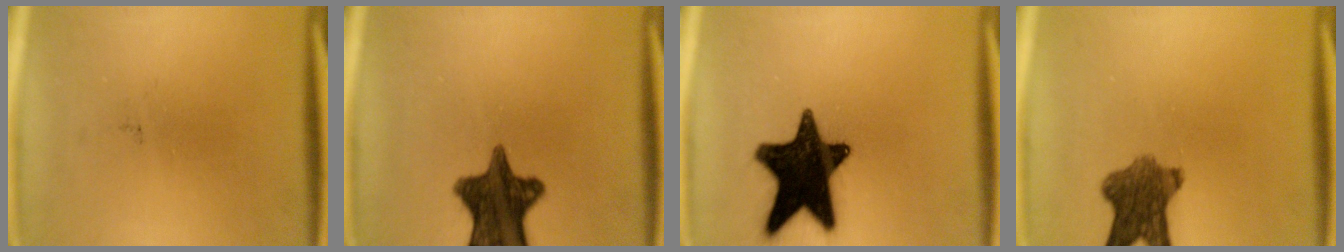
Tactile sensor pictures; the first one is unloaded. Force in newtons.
{"total": 12.3}
{"total": 18.1}
{"total": 8.1}